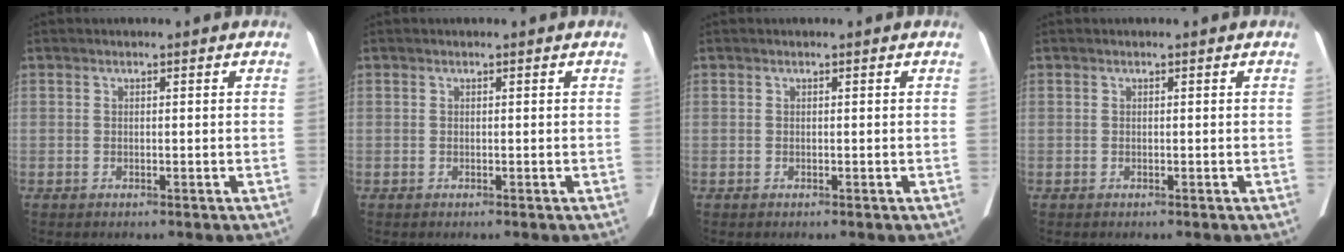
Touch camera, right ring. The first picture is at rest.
{"total": 0.0}
{"total": 0.0}
{"total": 0.0}